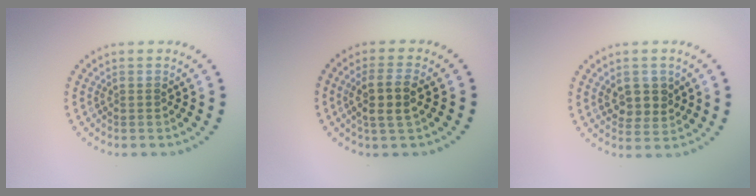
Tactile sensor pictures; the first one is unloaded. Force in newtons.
{"total": 3.2, "press": 2.9, "slide": 1.2}
{"total": 2.9, "press": 2.8, "slide": 0.9}